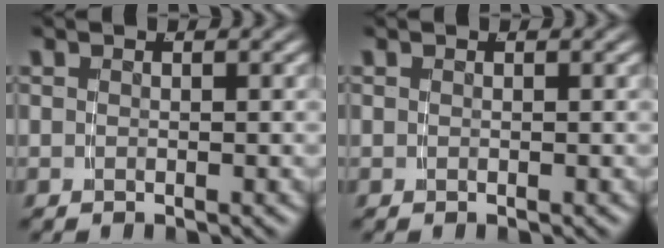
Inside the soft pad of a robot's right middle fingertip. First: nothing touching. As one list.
[{"total": 0.0}]